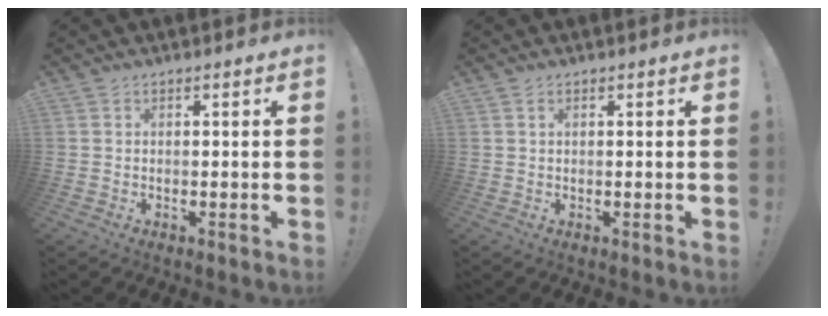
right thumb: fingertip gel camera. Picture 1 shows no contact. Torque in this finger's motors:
{"motor_torque": [-0.04, -0.02, 0.01, 0.02, 0.04]}